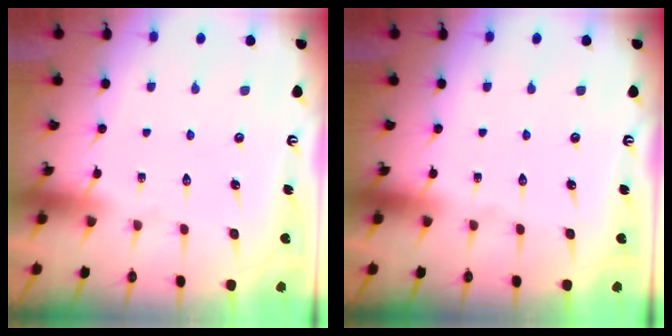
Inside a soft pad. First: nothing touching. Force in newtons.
{"total": 0.0}